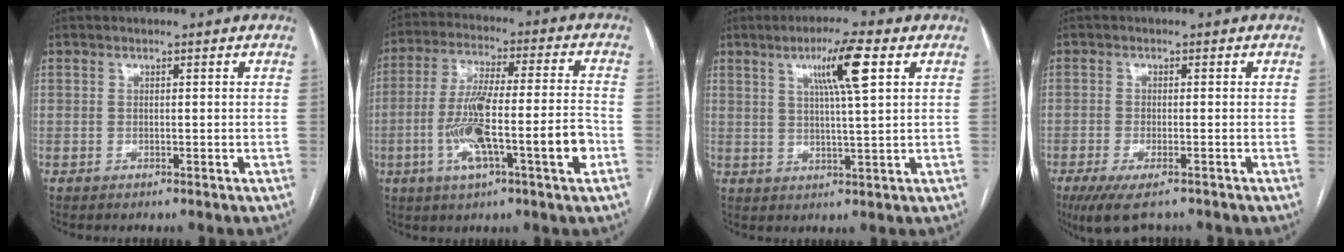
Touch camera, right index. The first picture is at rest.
{"total": 14.9, "force": [-4.4, 1.2, 14.2], "torque": [-0.259, 0.006, -0.075]}
{"total": 8.1, "force": [3.4, -0.1, 7.3], "torque": [-0.126, 0.005, 0.056]}
{"total": 7.8, "force": [-5.8, 1.7, 4.9], "torque": [-0.080, -0.019, -0.092]}